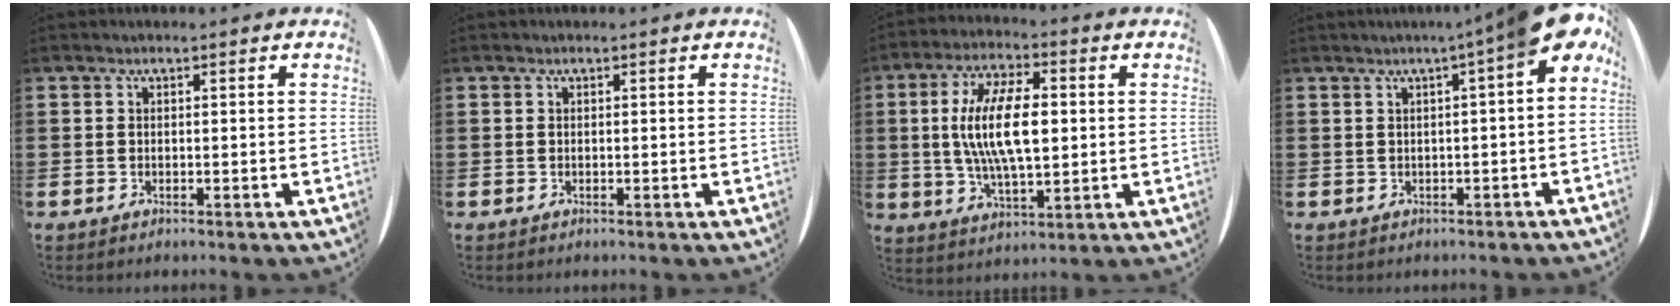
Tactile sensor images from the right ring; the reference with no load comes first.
{"total": 0.0}
{"total": 10.5, "force": [1.2, 4.1, 9.5], "torque": [-0.202, 0.009, 0.015]}
{"total": 3.7, "force": [1.5, 0.0, 3.4], "torque": [-0.055, -0.019, 0.016]}